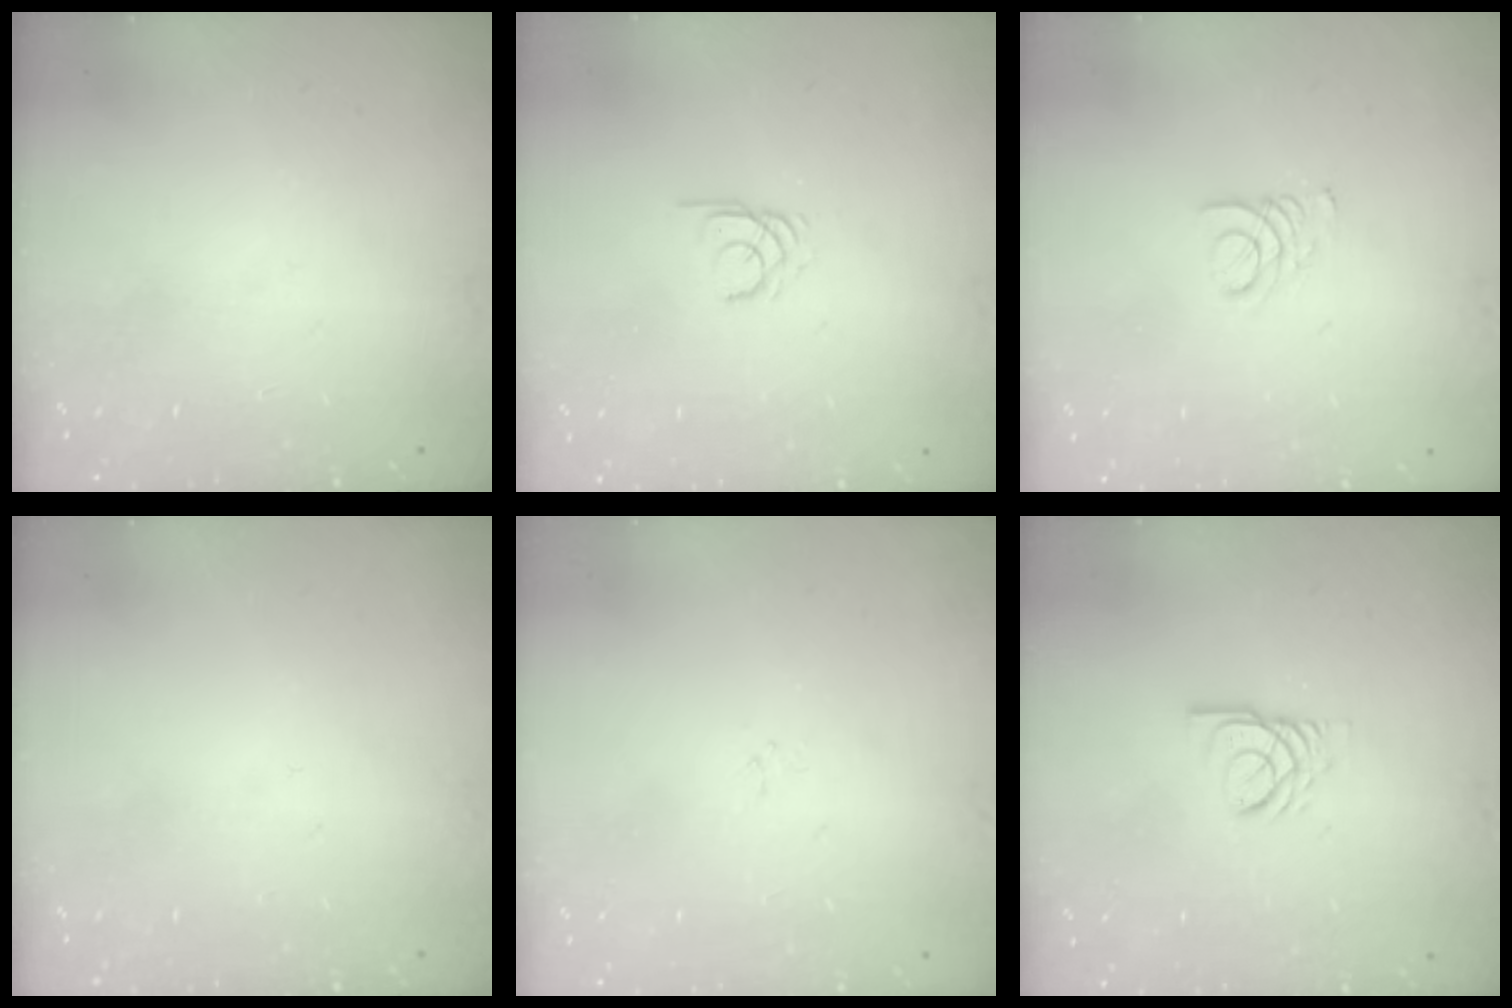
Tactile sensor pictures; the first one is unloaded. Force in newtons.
{"total": 2.4, "press": 2.4, "slide": 0.1}
{"total": 1.9, "press": 1.9, "slide": 0.2}
{"total": 0.0}
{"total": 1.7, "press": 1.6, "slide": 0.2}
{"total": 4.2, "press": 4.2, "slide": 0.4}